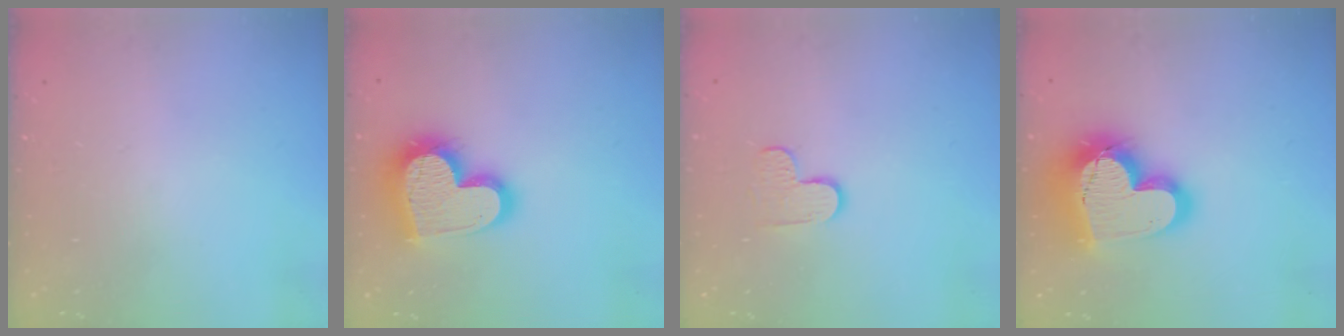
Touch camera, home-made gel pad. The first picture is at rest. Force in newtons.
{"total": 20.6, "press": 20.5, "slide": 1.8}
{"total": 4.9, "press": 4.8, "slide": 0.4}
{"total": 25.5, "press": 25.4, "slide": 2.1}